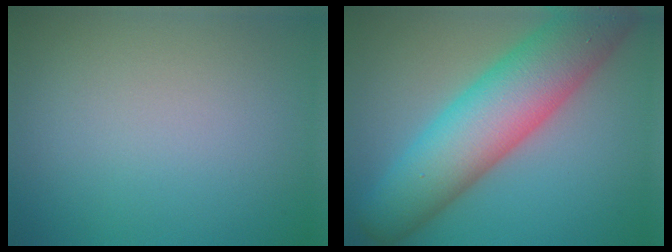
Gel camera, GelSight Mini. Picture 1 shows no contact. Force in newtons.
{"total": 11.0, "press": 11.0, "slide": 0.5}